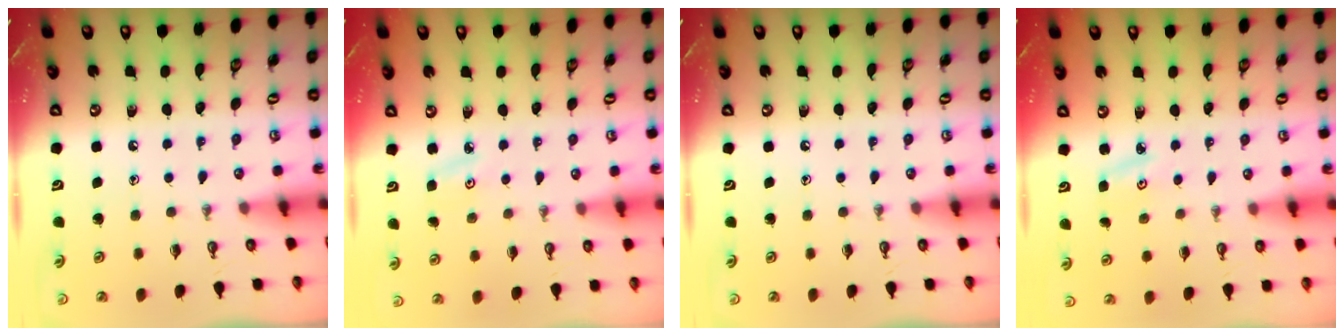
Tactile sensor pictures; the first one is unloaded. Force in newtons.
{"total": 3.0, "press": 3.0, "slide": 0.4}
{"total": 0.0}
{"total": 2.9, "press": 2.9, "slide": 0.5}